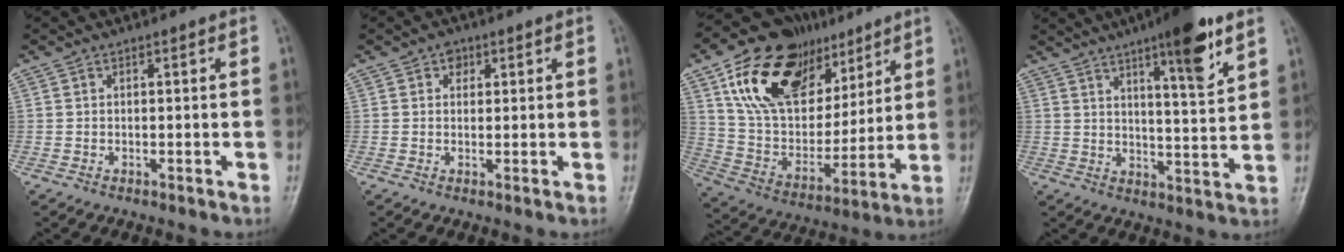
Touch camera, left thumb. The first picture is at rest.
{"total": 2.2, "force": [1.1, 1.8, 0.9], "torque": [0.002, -0.002, 0.010]}
{"total": 25.1, "force": [12.8, 15.4, 15.1], "torque": [-0.226, -0.023, 0.230]}
{"total": 12.4, "force": [7.4, 2.2, 9.7], "torque": [-0.132, -0.041, 0.108]}